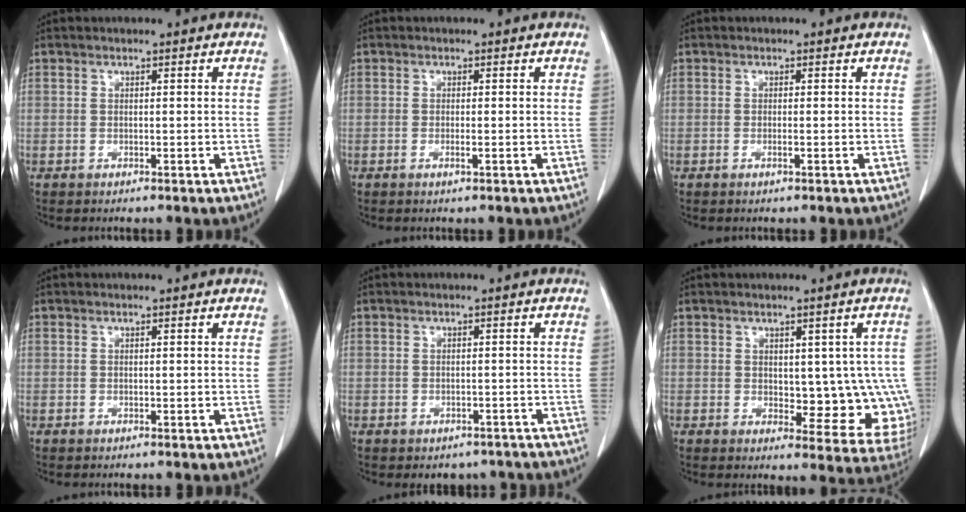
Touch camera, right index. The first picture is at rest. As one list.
[{"total": 1.0, "force": [-0.4, 0.0, 0.9], "torque": [-0.019, -0.003, -0.005]}, {"total": 0.7, "force": [-0.3, 0.0, 0.7], "torque": [-0.016, -0.001, -0.004]}, {"total": 0.0}, {"total": 4.3, "force": [-3.5, 2.5, 0.4], "torque": [0.002, 0.015, -0.042]}, {"total": 10.1, "force": [0.0, 5.1, 8.7], "torque": [-0.078, -0.002, 0.011]}]